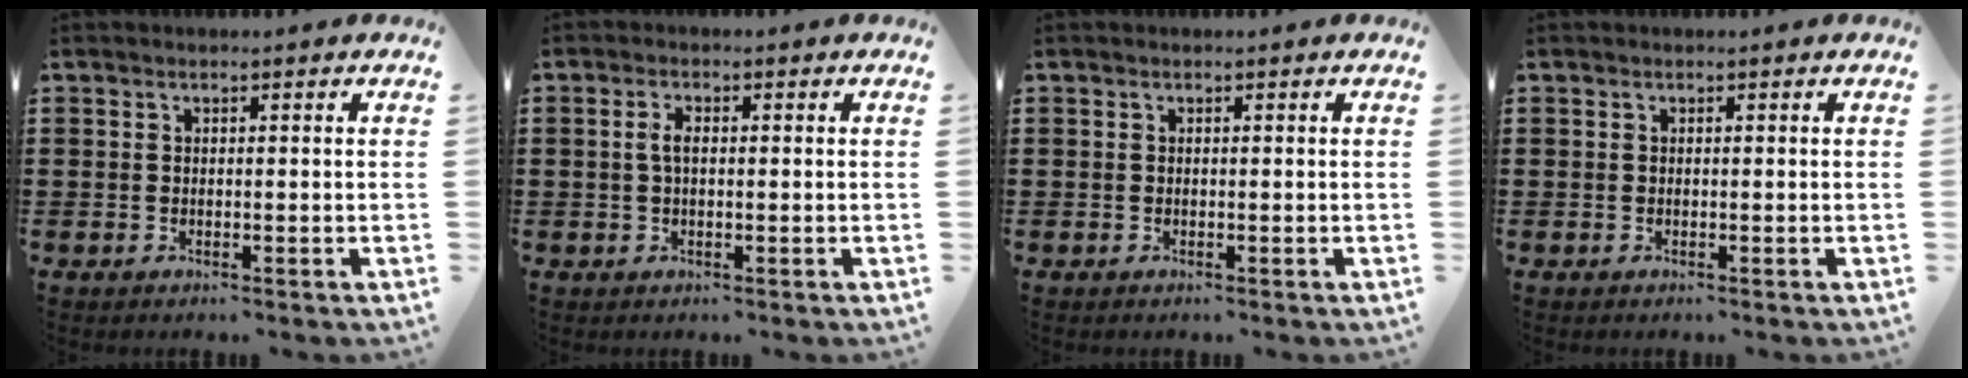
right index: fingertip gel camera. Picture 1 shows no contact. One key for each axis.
{"total": 2.3, "fx": 0.1, "fy": 1.0, "fz": 2.1, "tx": -0.043, "ty": 0.004, "tz": 0.001}
{"total": 0.0}
{"total": 0.0}